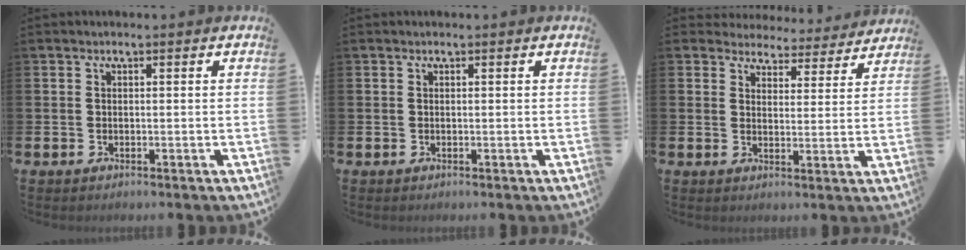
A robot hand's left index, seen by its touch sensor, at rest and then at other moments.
{"total": 0.0}
{"total": 4.3, "force": [4.2, 1.2, 0.2], "torque": [-0.011, -0.037, 0.069]}